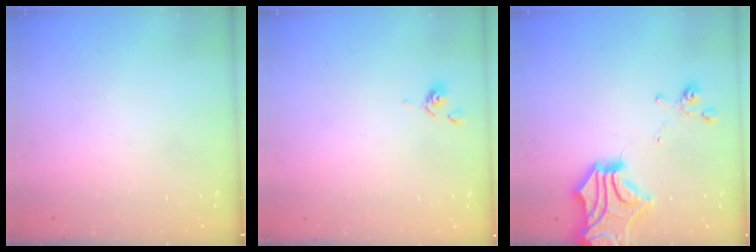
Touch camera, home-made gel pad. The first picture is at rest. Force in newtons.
{"total": 2.0, "press": 2.0, "slide": 0.4}
{"total": 8.7, "press": 8.2, "slide": 2.9}